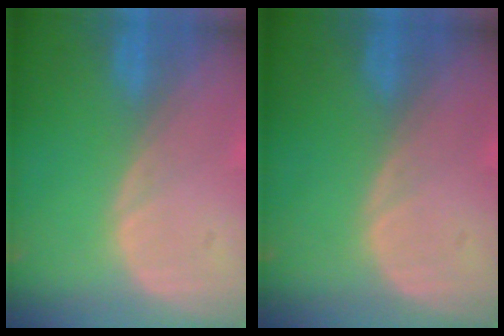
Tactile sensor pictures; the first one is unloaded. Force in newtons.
{"total": 0.0}